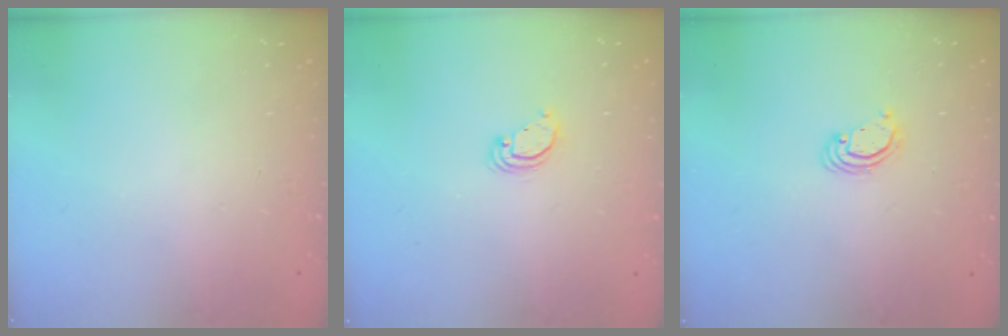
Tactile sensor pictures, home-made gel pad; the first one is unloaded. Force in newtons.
{"total": 2.9, "press": 2.9, "slide": 0.1}
{"total": 2.2, "press": 2.2, "slide": 0.1}